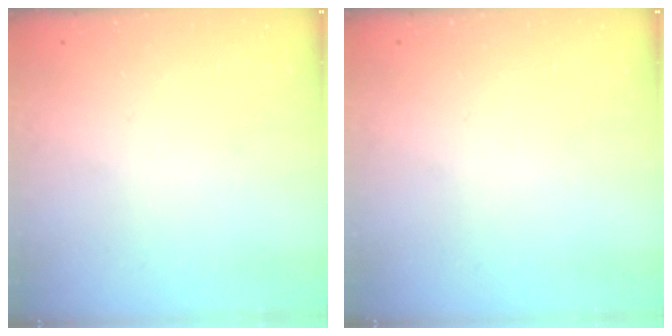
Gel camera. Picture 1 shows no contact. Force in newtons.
{"total": 0.0}